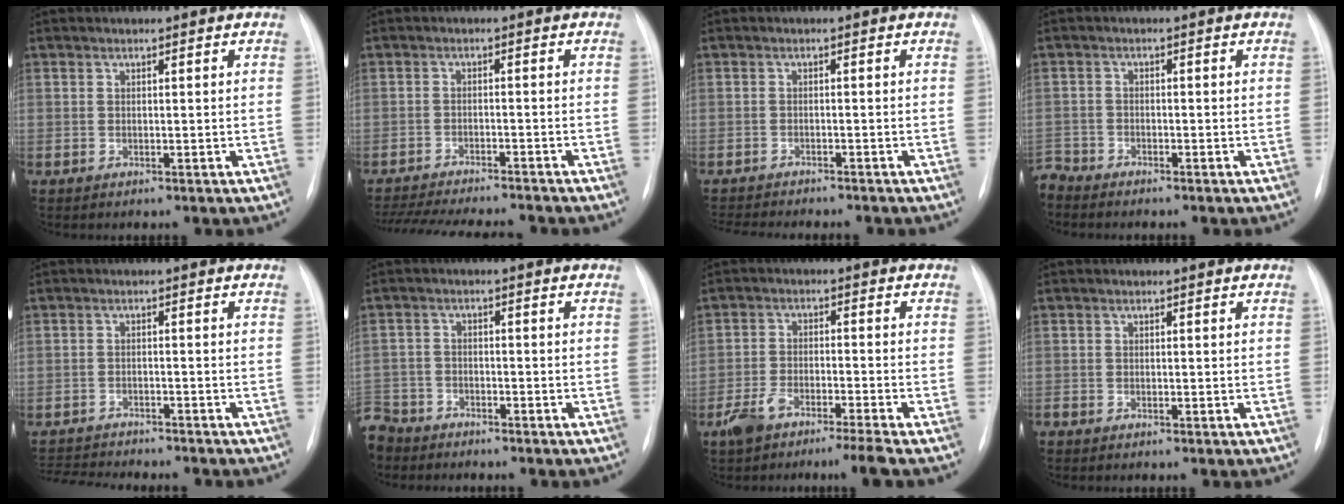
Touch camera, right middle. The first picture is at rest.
{"total": 16.0, "force": [-14.4, 2.3, 6.6], "torque": [-0.133, -0.019, -0.203]}
{"total": 10.4, "force": [-9.4, 1.9, 4.1], "torque": [-0.058, -0.008, -0.124]}
{"total": 3.1, "force": [-3.1, 0.6, -0.2], "torque": [0.009, -0.009, -0.058]}
{"total": 11.6, "force": [-10.8, 2.0, 3.8], "torque": [-0.068, -0.001, -0.151]}
{"total": 8.3, "force": [-6.9, 4.4, 1.1], "torque": [-0.040, -0.004, -0.130]}
{"total": 6.8, "force": [-5.1, 0.3, 4.5], "torque": [-0.090, -0.010, -0.094]}
{"total": 0.5, "force": [-0.5, 0.2, 0.1], "torque": [-0.003, 0.001, -0.011]}